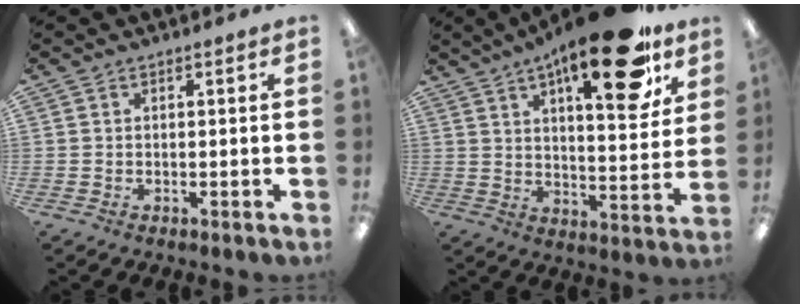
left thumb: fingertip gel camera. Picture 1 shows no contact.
{"total": 22.1, "force": [13.6, 7.3, 15.9], "torque": [-0.221, -0.073, 0.211]}